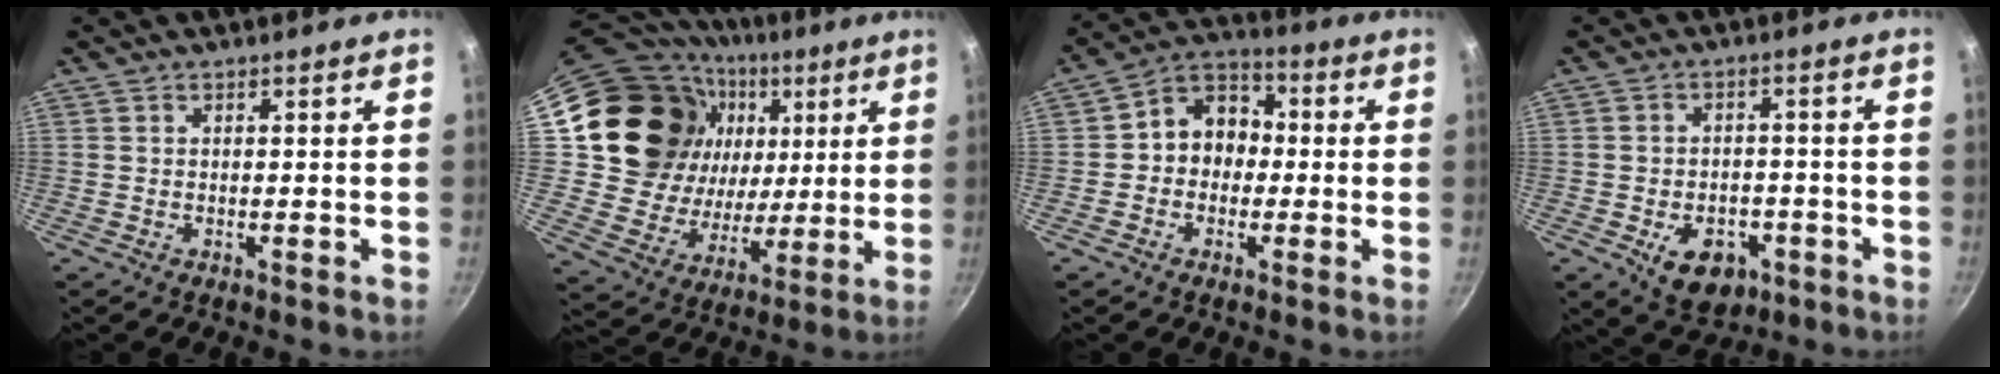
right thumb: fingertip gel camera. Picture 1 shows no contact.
{"total": 25.0, "force": [7.9, 20.0, 12.8], "torque": [-0.208, 0.005, 0.153]}
{"total": 9.2, "force": [-0.4, 7.7, 5.0], "torque": [-0.032, 0.032, -0.028]}
{"total": 9.1, "force": [-3.7, 6.3, 5.4], "torque": [-0.050, 0.013, -0.045]}